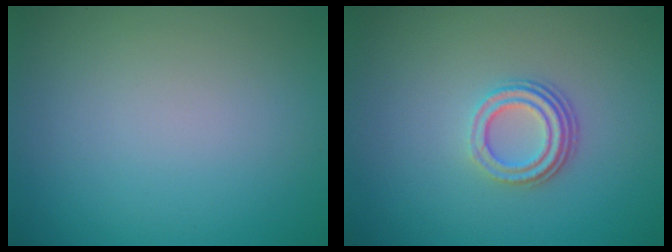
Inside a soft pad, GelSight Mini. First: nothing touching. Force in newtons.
{"total": 3.2, "press": 2.4, "slide": 2.2}